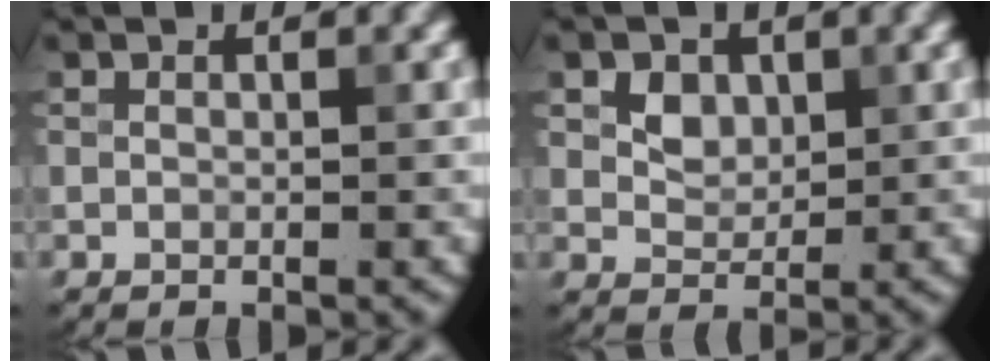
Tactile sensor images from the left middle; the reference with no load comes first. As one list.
[{"total": 2.3, "force": [0.7, 1.8, 1.3], "torque": [-0.028, -0.007, 0.021]}]